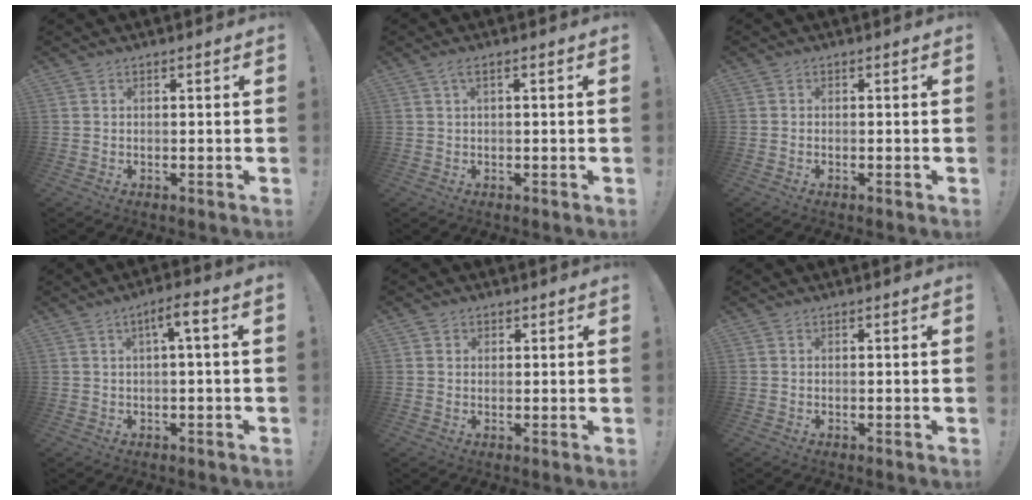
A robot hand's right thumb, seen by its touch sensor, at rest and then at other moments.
{"total": 2.1, "force": [0.2, 0.2, 2.1], "torque": [-0.044, 0.005, 0.002]}
{"total": 0.8, "force": [-0.6, 0.1, 0.5], "torque": [-0.015, 0.003, -0.009]}
{"total": 4.9, "force": [0.9, 0.1, 4.8], "torque": [-0.083, -0.002, 0.008]}
{"total": 1.5, "force": [0.5, 1.3, 0.3], "torque": [0.003, -0.003, 0.009]}
{"total": 0.0}